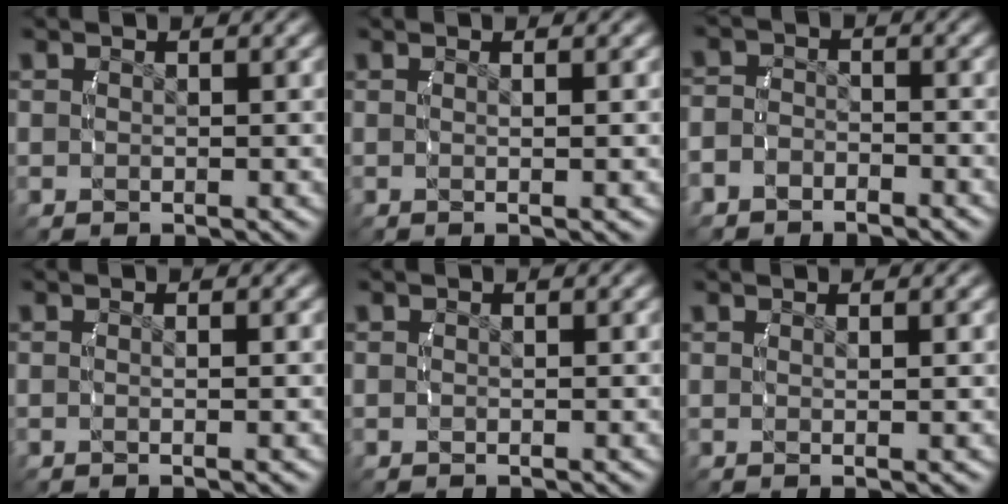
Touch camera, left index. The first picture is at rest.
{"total": 1.1, "force": [-0.1, -0.6, 0.9], "torque": [-0.018, 0.001, -0.002]}
{"total": 3.3, "force": [-2.6, 2.0, 0.5], "torque": [-0.021, -0.011, -0.042]}
{"total": 0.9, "force": [-0.4, -0.3, 0.8], "torque": [-0.019, 0.003, -0.008]}
{"total": 0.0}
{"total": 0.9, "force": [0.3, -0.6, 0.6], "torque": [-0.014, -0.001, 0.005]}